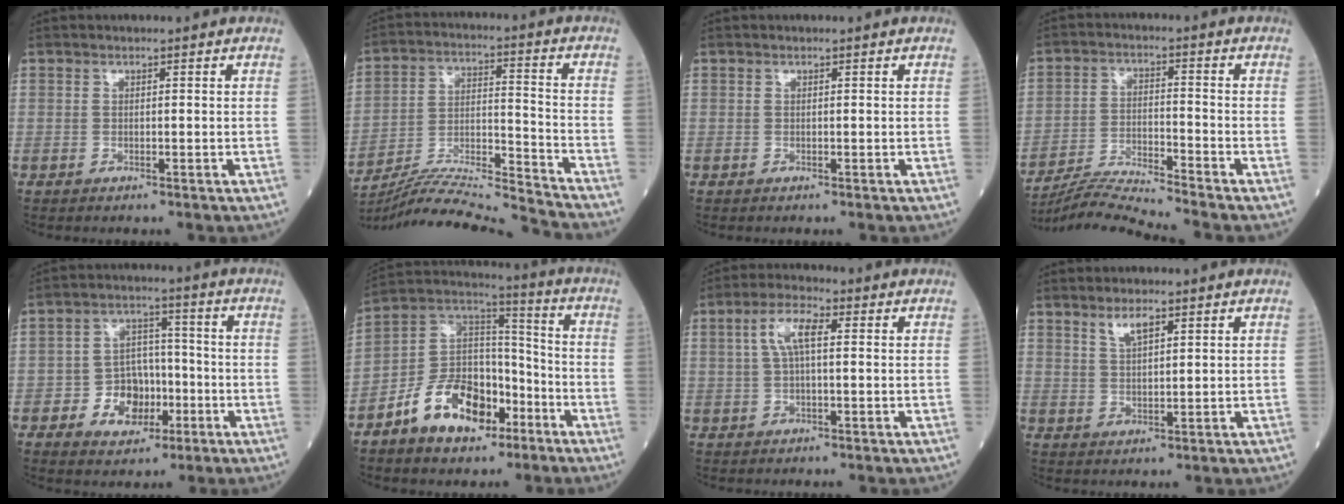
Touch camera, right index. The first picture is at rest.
{"total": 16.7, "force": [-16.0, -2.3, 3.9], "torque": [-0.070, 0.010, -0.274]}
{"total": 0.0}
{"total": 8.8, "force": [-8.3, -2.6, 1.3], "torque": [-0.027, -0.010, -0.157]}
{"total": 7.6, "force": [-2.7, 5.6, 4.3], "torque": [-0.077, 0.019, -0.042]}
{"total": 14.1, "force": [-7.6, 8.3, 8.5], "torque": [-0.170, 0.028, -0.135]}
{"total": 5.1, "force": [1.2, 1.5, 4.7], "torque": [-0.103, 0.021, 0.025]}
{"total": 3.0, "force": [2.0, 0.7, 2.1], "torque": [-0.045, 0.003, 0.041]}